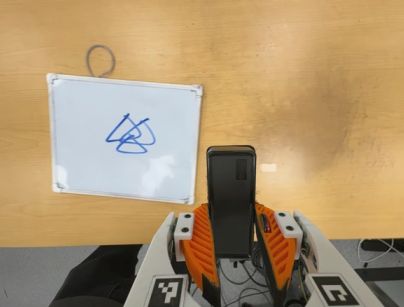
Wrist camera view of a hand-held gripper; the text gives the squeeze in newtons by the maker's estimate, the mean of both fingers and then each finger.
{"total": 6.0, "left": 4.4, "right": 7.5}